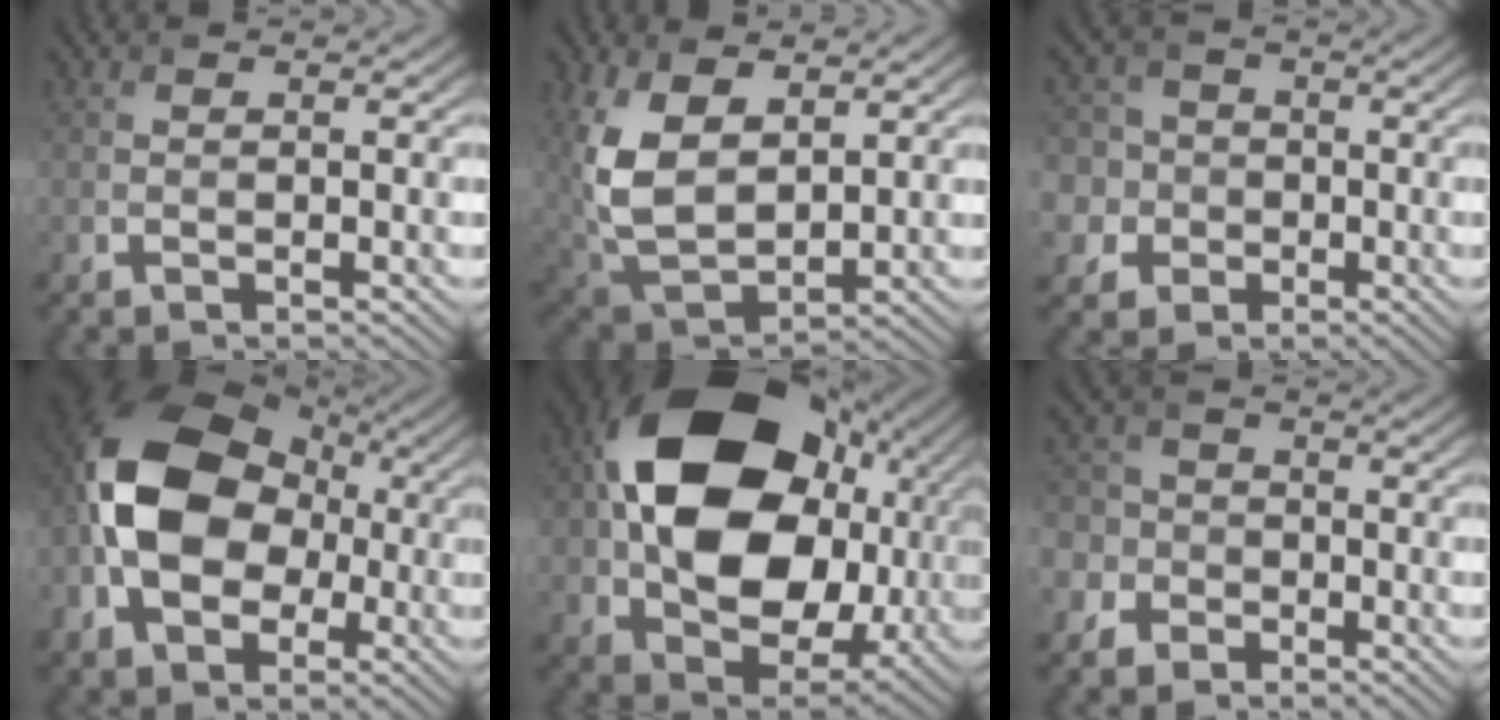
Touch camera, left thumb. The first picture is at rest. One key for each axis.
{"total": 12.4, "fx": 3.4, "fy": 7.5, "fz": 9.3, "tx": -0.244, "ty": -0.009, "tz": 0.074}
{"total": 9.0, "fx": -1.0, "fy": 8.4, "fz": 3.0, "tx": -0.111, "ty": 0.015, "tz": -0.059}
{"total": 16.2, "fx": -1.6, "fy": 11.4, "fz": 11.5, "tx": -0.218, "ty": 0.008, "tz": -0.042}
{"total": 20.2, "fx": 2.8, "fy": 15.1, "fz": 13.1, "tx": -0.289, "ty": -0.036, "tz": 0.088}
{"total": 6.9, "fx": -2.6, "fy": 6.1, "fz": 1.9, "tx": -0.061, "ty": -0.003, "tz": -0.076}